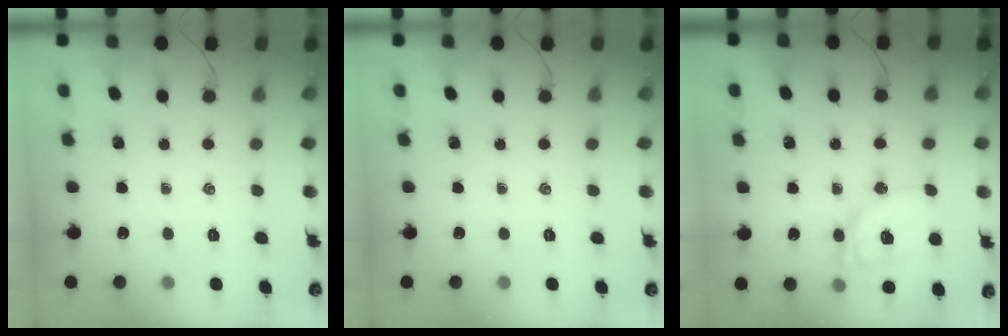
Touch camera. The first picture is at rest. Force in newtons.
{"total": 0.0}
{"total": 14.6, "press": 14.4, "slide": 2.3}